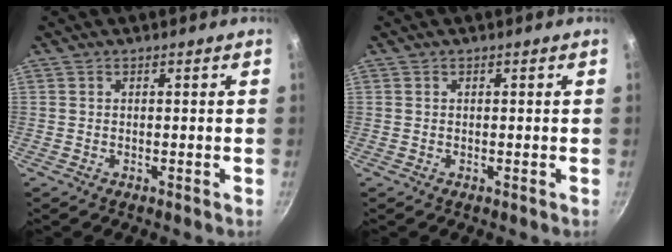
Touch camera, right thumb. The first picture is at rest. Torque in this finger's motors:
{"motor_torque": [0.46, 0.30, -0.21, 0.16, 0.03]}